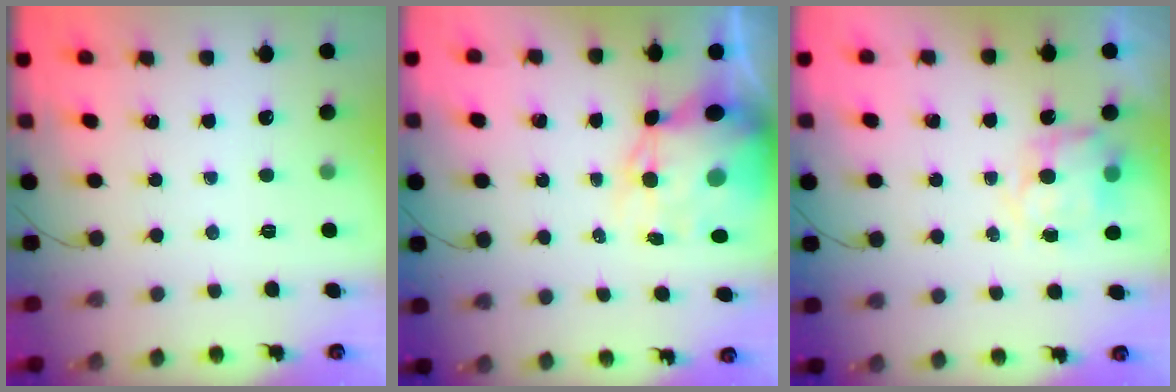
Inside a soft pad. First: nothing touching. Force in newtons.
{"total": 11.3, "press": 11.0, "slide": 2.9}
{"total": 8.3, "press": 8.2, "slide": 1.1}